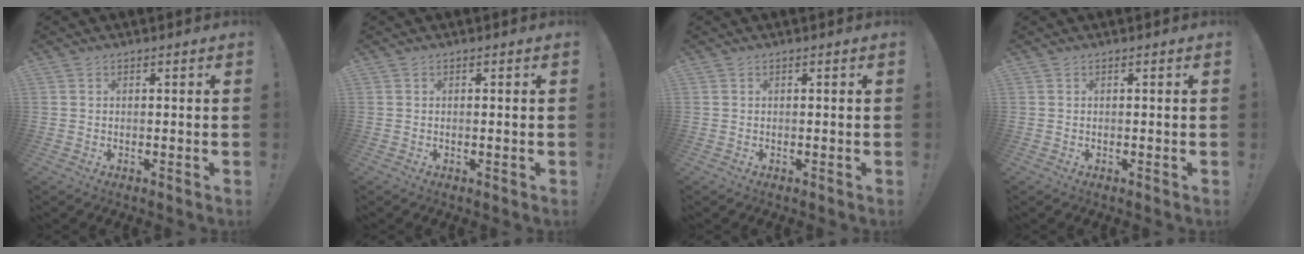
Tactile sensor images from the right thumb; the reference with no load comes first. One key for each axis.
{"total": 0.5, "fx": -0.1, "fy": -0.2, "fz": 0.4, "tx": -0.007, "ty": -0.001, "tz": -0.003}
{"total": 0.0}
{"total": 0.0}